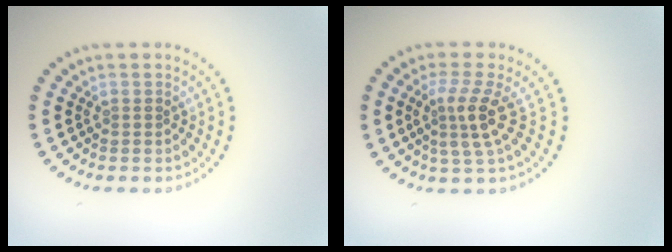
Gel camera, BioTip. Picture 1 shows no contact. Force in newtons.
{"total": 3.1, "press": 2.3, "slide": 2.1}